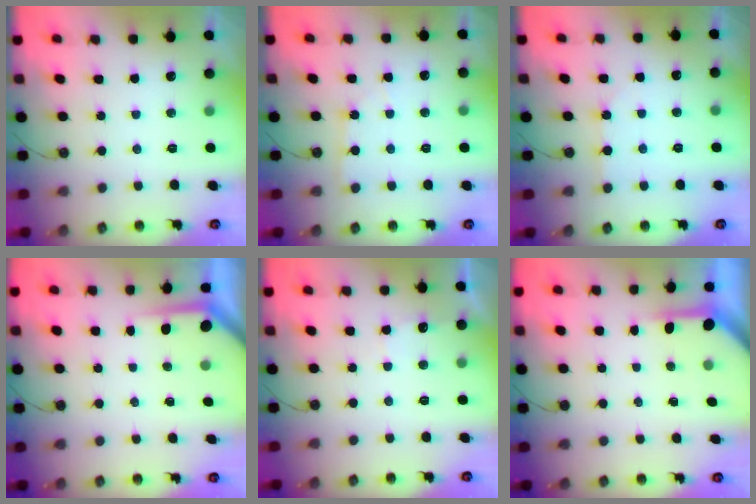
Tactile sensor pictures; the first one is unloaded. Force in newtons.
{"total": 3.4, "press": 3.4, "slide": 0.5}
{"total": 2.7, "press": 2.7, "slide": 0.5}
{"total": 3.6, "press": 3.5, "slide": 0.3}
{"total": 3.3, "press": 3.2, "slide": 0.6}
{"total": 3.8, "press": 3.8, "slide": 0.3}